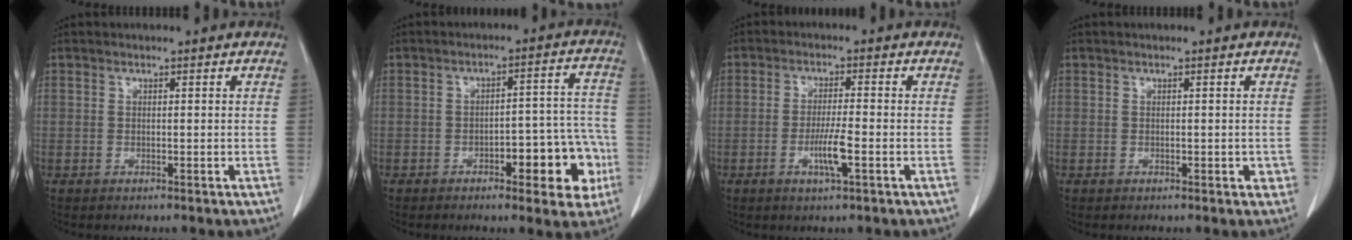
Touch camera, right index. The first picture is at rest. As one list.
[{"total": 10.8, "force": [-4.4, 3.8, 9.1], "torque": [-0.092, 0.037, -0.051]}, {"total": 4.7, "force": [-1.7, 0.0, 4.4], "torque": [-0.084, -0.008, -0.032]}, {"total": 1.4, "force": [-0.4, 0.8, 1.1], "torque": [-0.007, 0.003, -0.003]}]